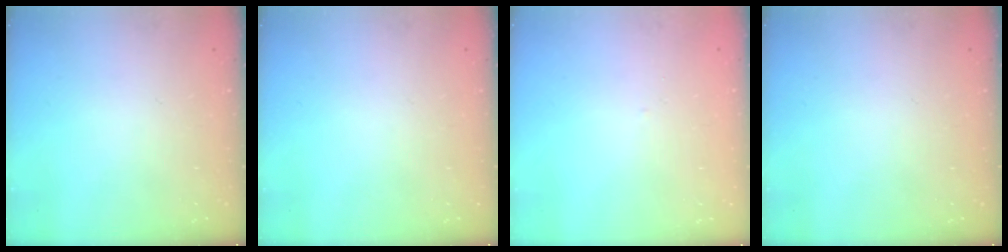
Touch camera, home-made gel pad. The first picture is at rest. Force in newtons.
{"total": 0.0}
{"total": 1.4, "press": 1.4, "slide": 0.3}
{"total": 0.0}